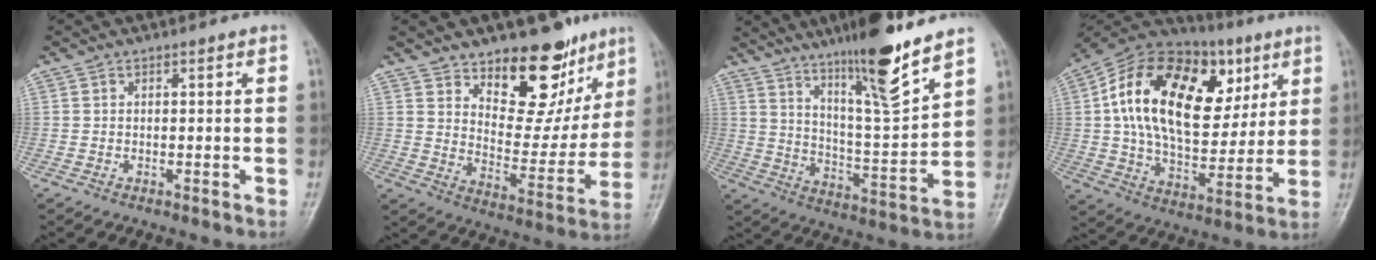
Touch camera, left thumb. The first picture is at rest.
{"total": 17.0, "force": [11.5, 8.7, 8.9], "torque": [-0.056, -0.082, 0.177]}
{"total": 16.3, "force": [11.9, 1.4, 11.1], "torque": [-0.168, -0.076, 0.203]}
{"total": 27.6, "force": [8.0, 16.2, 20.9], "torque": [-0.336, 0.007, 0.127]}